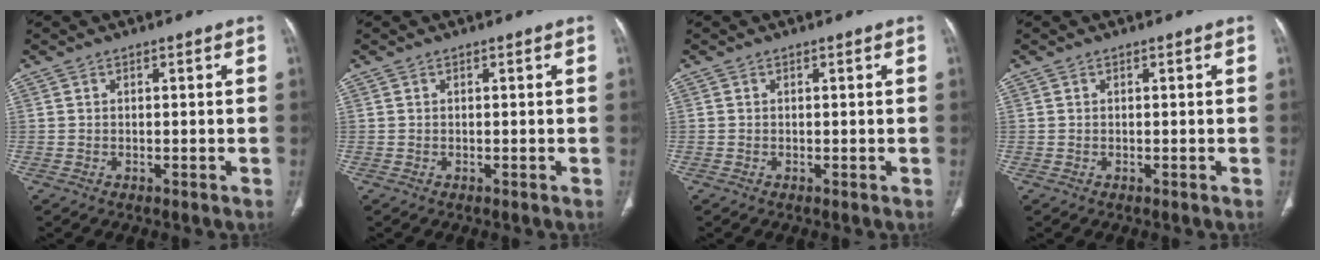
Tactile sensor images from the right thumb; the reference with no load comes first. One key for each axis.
{"total": 0.0}
{"total": 0.0}
{"total": 0.0}